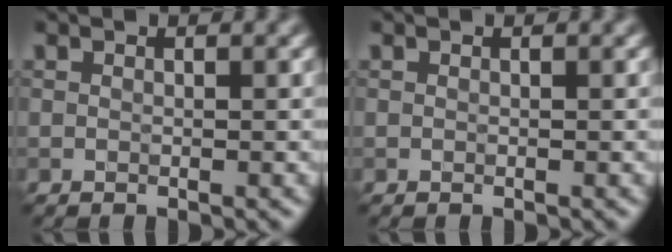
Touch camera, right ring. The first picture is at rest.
{"total": 0.0}